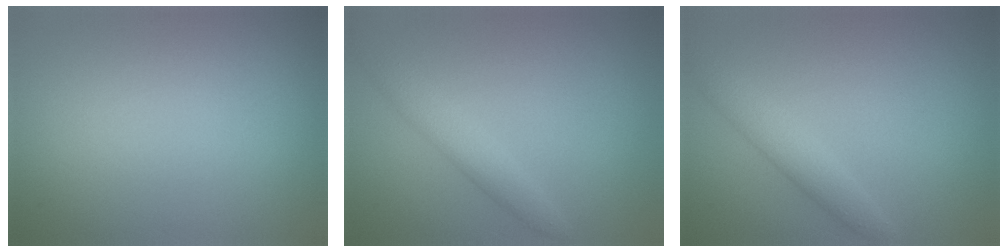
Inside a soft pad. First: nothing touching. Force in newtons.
{"total": 2.6, "press": 2.6, "slide": 0.1}
{"total": 2.6, "press": 2.6, "slide": 0.0}